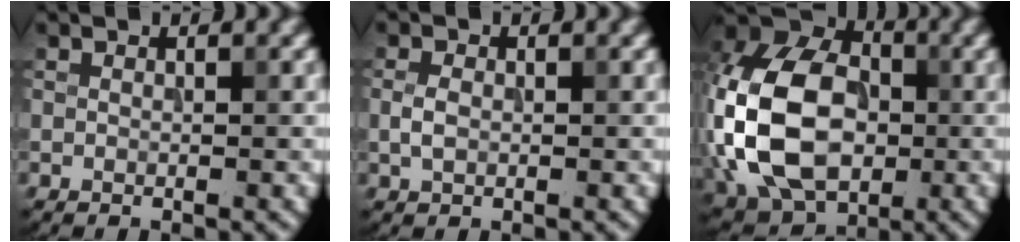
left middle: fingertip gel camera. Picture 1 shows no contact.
{"total": 1.5, "force": [-0.1, 1.1, 1.1], "torque": [-0.023, 0.002, -0.004]}
{"total": 14.0, "force": [-1.3, 10.0, 9.7], "torque": [-0.211, 0.009, -0.038]}